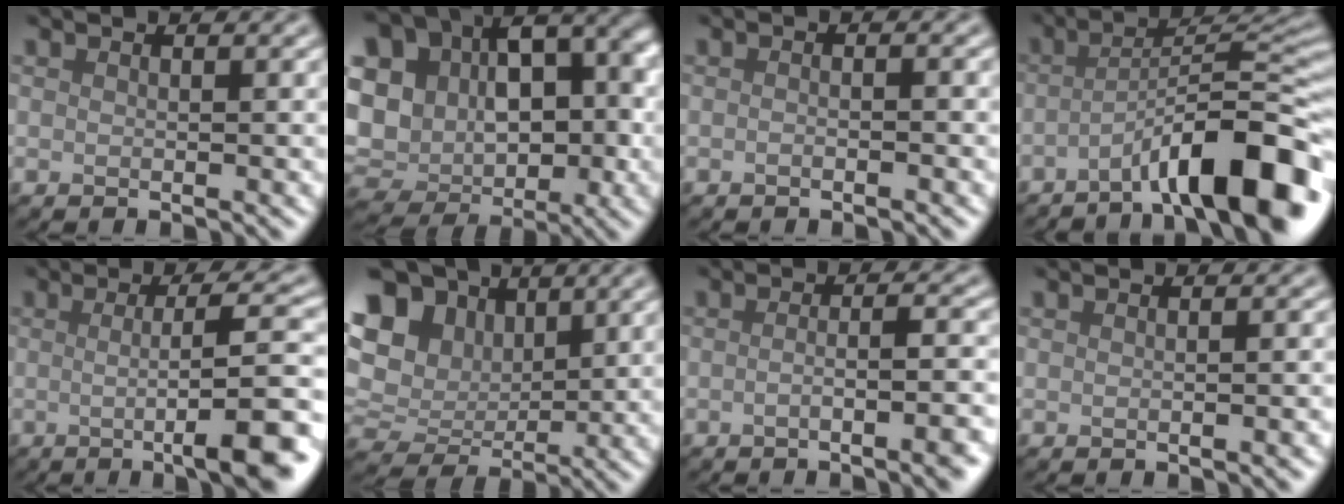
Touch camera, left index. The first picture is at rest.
{"total": 14.9, "force": [0.9, 11.8, 9.1], "torque": [-0.166, 0.009, 0.038]}
{"total": 1.2, "force": [-0.4, 0.4, 1.0], "torque": [-0.005, -0.003, -0.014]}
{"total": 10.0, "force": [-5.2, 2.1, 8.3], "torque": [-0.106, 0.021, -0.088]}
{"total": 10.0, "force": [-1.3, 2.1, 9.7], "torque": [-0.115, -0.001, -0.023]}
{"total": 12.3, "force": [4.1, 9.2, 7.1], "torque": [-0.141, 0.036, 0.058]}
{"total": 5.5, "force": [-2.0, 1.5, 4.9], "torque": [-0.049, 0.003, -0.033]}
{"total": 1.4, "force": [-0.4, 0.4, 1.3], "torque": [-0.008, 0.001, -0.006]}